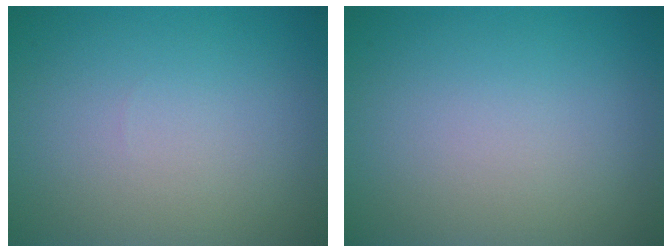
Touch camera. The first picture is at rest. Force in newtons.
{"total": 0.0}